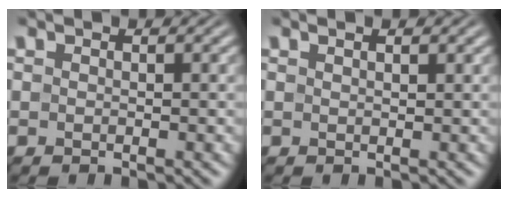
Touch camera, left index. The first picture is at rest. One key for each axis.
{"total": 1.1, "fx": 0.8, "fy": 0.2, "fz": 0.8, "tx": -0.011, "ty": -0.003, "tz": 0.011}